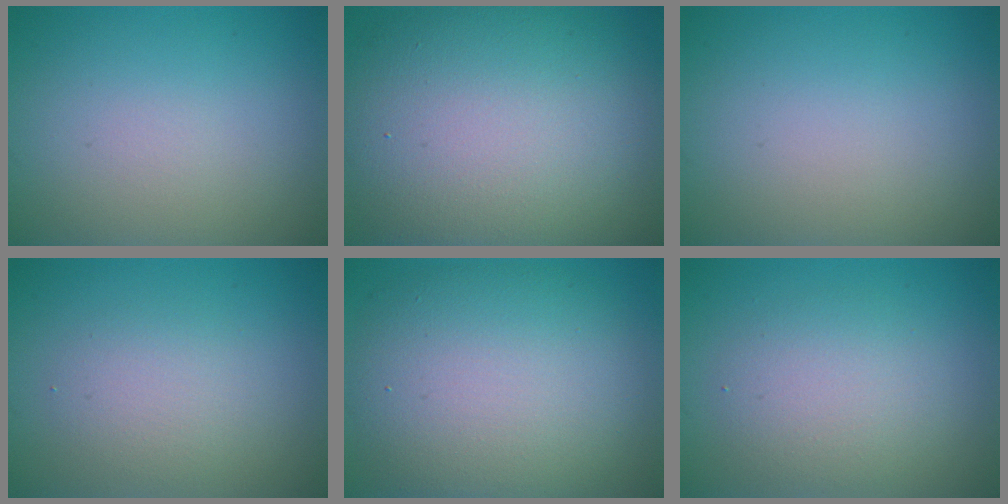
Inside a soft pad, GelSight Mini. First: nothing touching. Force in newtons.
{"total": 14.8, "press": 14.8, "slide": 1.1}
{"total": 0.0}
{"total": 2.4, "press": 2.4, "slide": 0.2}
{"total": 10.5, "press": 10.5, "slide": 0.4}
{"total": 3.3, "press": 3.3, "slide": 0.1}